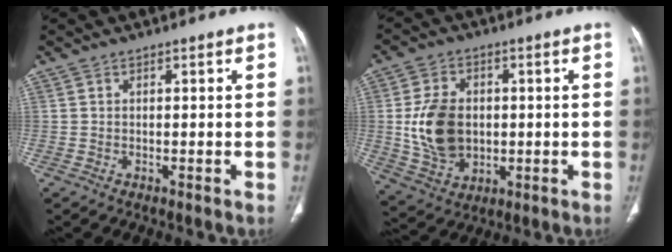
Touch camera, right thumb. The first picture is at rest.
{"total": 12.1, "force": [0.1, 8.9, 8.2], "torque": [-0.133, -0.002, 0.014]}